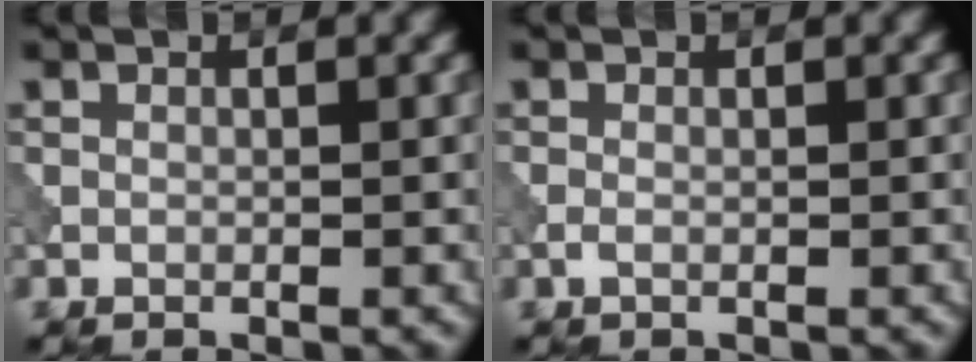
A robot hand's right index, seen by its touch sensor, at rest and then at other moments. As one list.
[{"total": 0.6, "force": [-0.3, 0.2, 0.5], "torque": [-0.014, 0.000, -0.007]}]